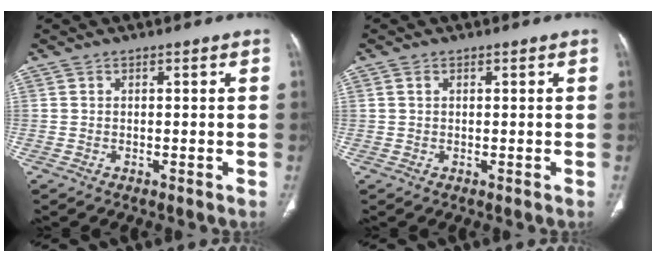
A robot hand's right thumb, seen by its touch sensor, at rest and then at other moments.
{"total": 0.8, "force": [0.3, 0.5, 0.5], "torque": [-0.012, 0.004, 0.006]}